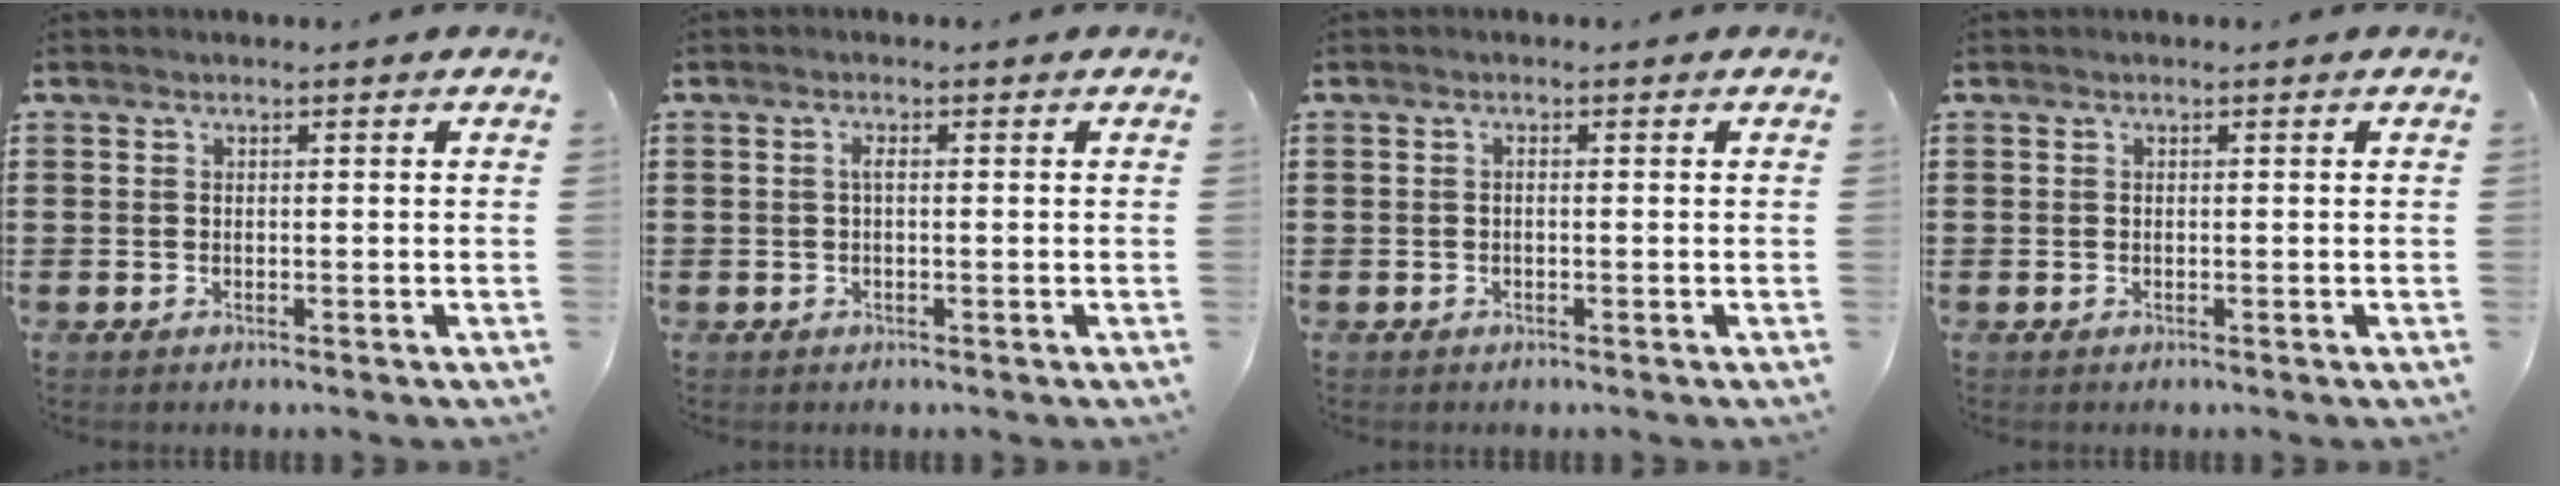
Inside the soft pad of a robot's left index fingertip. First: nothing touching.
{"total": 1.1, "force": [0.0, 0.3, 1.1], "torque": [-0.021, 0.002, 0.000]}
{"total": 0.6, "force": [-0.2, 0.1, 0.5], "torque": [-0.011, -0.004, -0.003]}
{"total": 0.0}